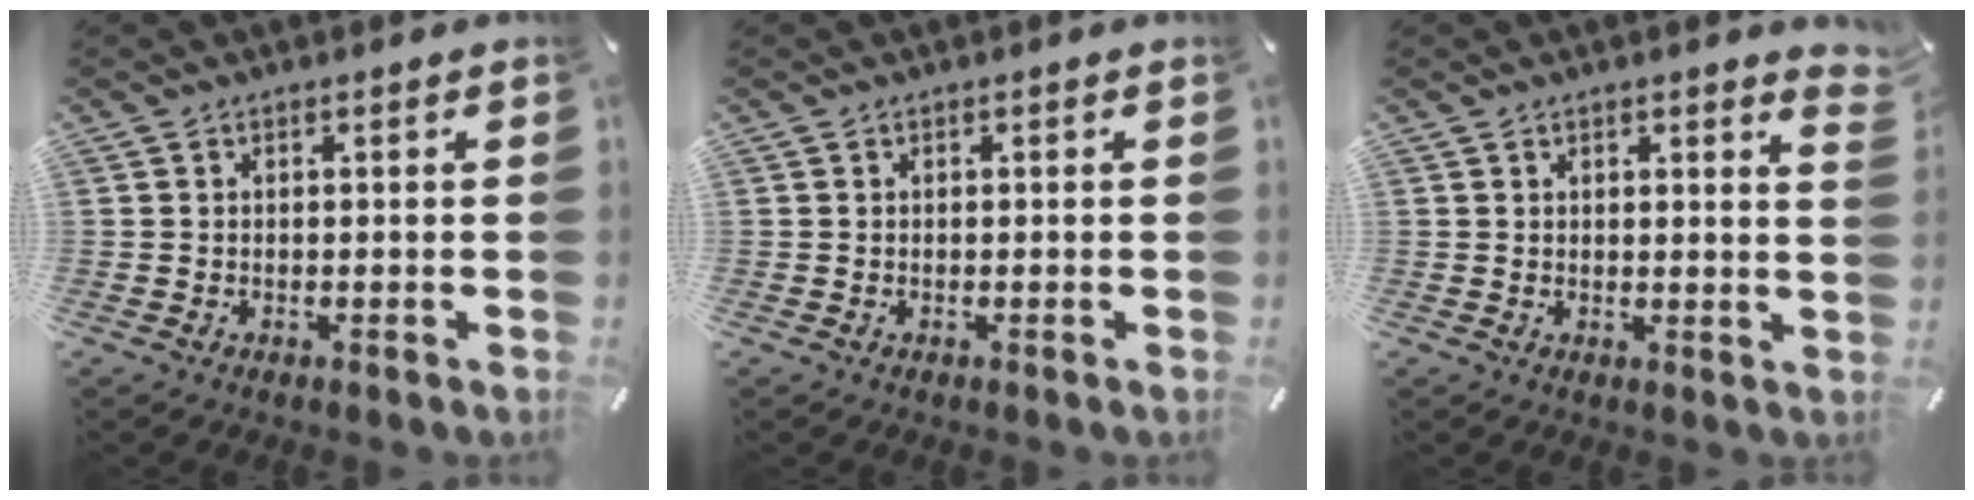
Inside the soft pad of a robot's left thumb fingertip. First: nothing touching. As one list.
[{"total": 0.0}, {"total": 2.1, "force": [1.6, 0.4, 1.4], "torque": [-0.014, -0.005, 0.024]}]